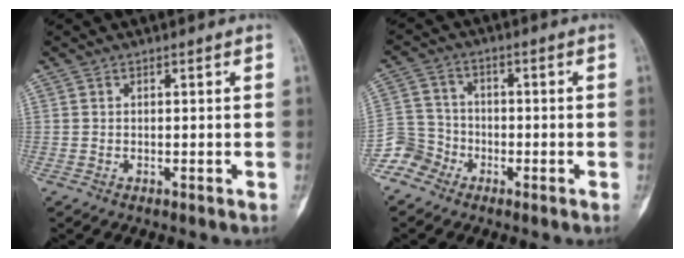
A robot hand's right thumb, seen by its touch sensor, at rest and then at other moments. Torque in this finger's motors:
{"motor_torque": [0.71, -0.09, 0.26, -0.24, 0.02]}